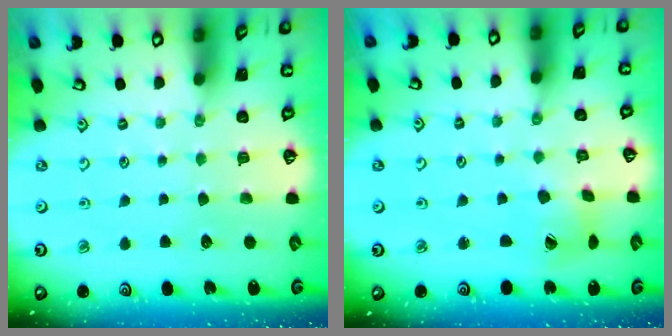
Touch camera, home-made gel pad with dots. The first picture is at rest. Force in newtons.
{"total": 5.3, "press": 5.2, "slide": 0.5}